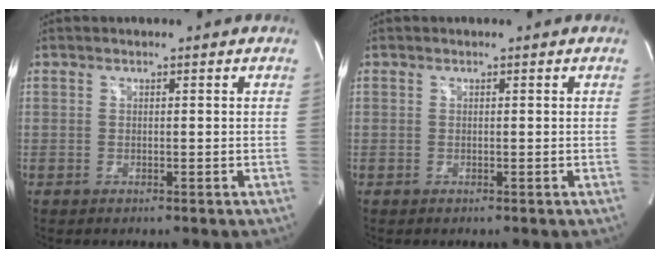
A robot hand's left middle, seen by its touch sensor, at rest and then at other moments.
{"total": 0.0}